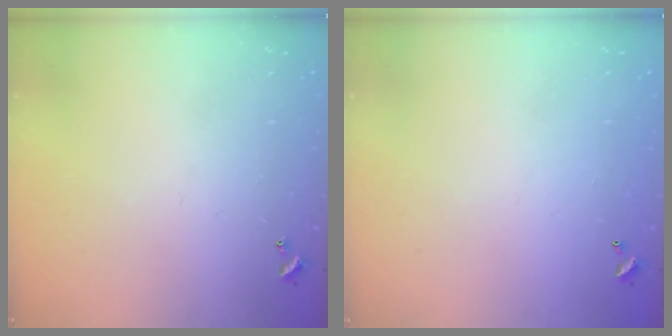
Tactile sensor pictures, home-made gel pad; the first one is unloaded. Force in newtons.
{"total": 2.9, "press": 2.9, "slide": 0.1}